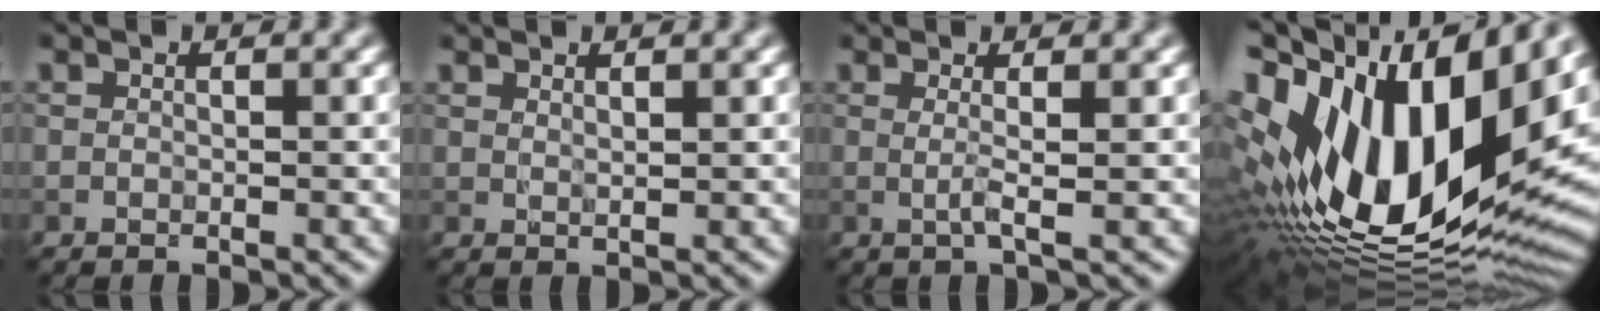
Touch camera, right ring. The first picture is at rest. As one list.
[{"total": 1.1, "force": [1.1, -0.2, -0.1], "torque": [0.003, 0.001, 0.018]}, {"total": 1.6, "force": [0.5, 0.2, 1.5], "torque": [-0.025, -0.001, 0.000]}, {"total": 19.4, "force": [2.4, 9.7, 16.6], "torque": [-0.316, -0.008, 0.041]}]